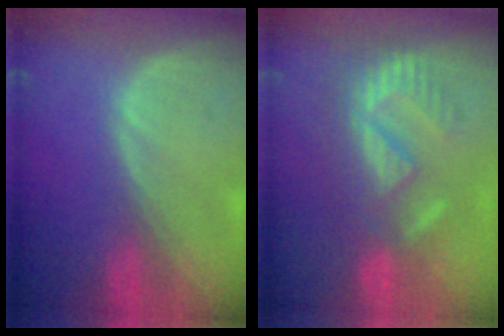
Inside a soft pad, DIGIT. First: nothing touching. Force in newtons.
{"total": 8.3, "press": 7.7, "slide": 3.1}